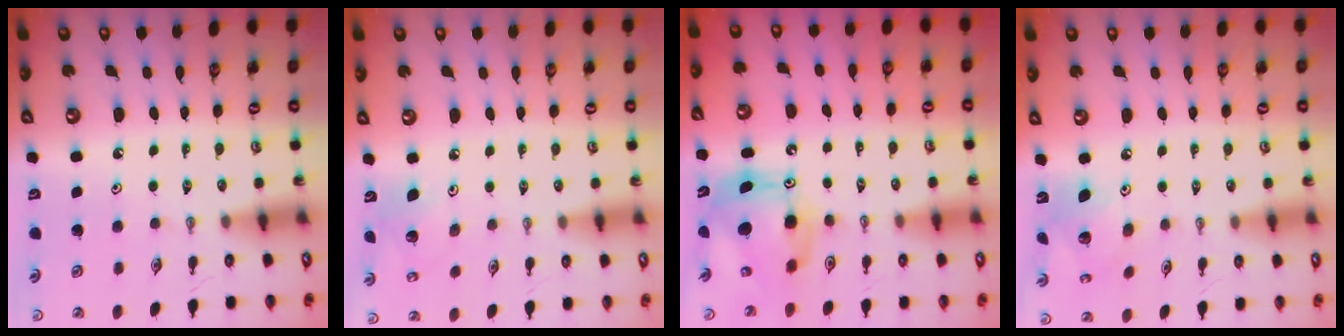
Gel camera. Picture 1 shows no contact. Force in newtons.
{"total": 7.2, "press": 6.9, "slide": 1.9}
{"total": 12.4, "press": 12.4, "slide": 1.0}
{"total": 10.1, "press": 10.1, "slide": 0.5}